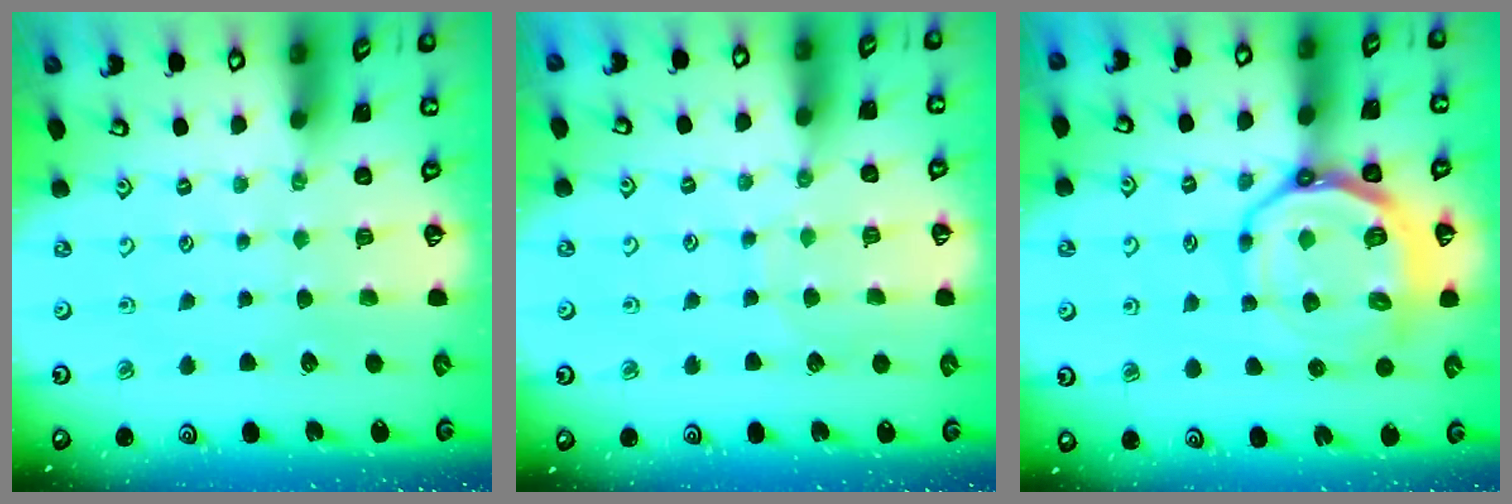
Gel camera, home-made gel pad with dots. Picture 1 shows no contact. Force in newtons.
{"total": 6.3, "press": 6.3, "slide": 0.6}
{"total": 14.9, "press": 14.5, "slide": 3.3}